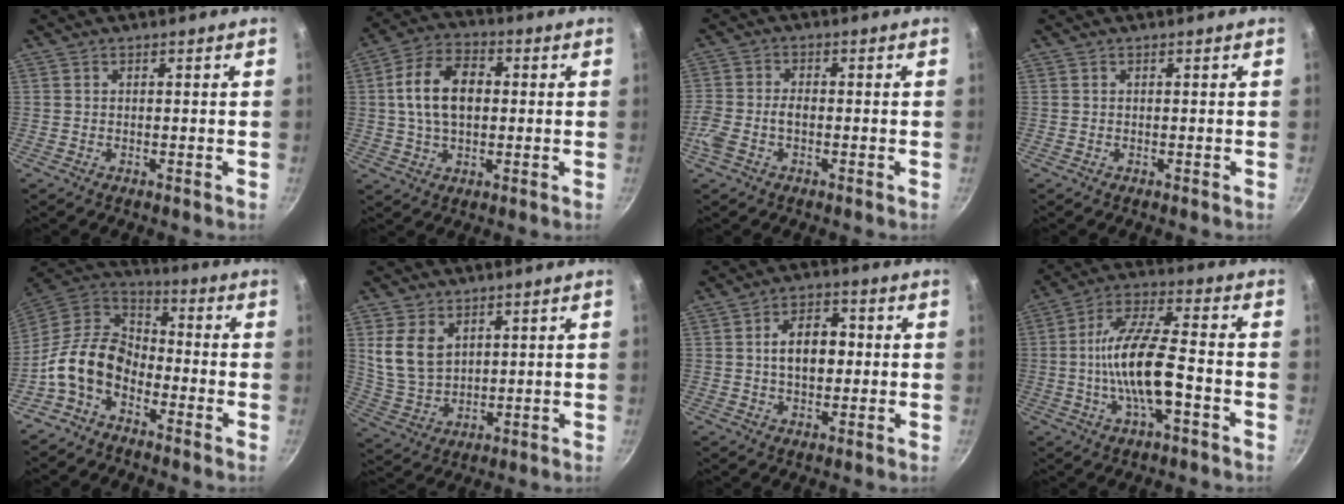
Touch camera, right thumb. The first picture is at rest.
{"total": 12.2, "force": [1.2, 7.8, 9.3], "torque": [-0.146, 0.022, 0.011]}
{"total": 5.4, "force": [-1.8, 3.1, 4.0], "torque": [-0.087, 0.015, -0.045]}
{"total": 0.0}
{"total": 12.8, "force": [-5.2, 8.6, 7.9], "torque": [-0.127, 0.057, -0.125]}
{"total": 9.3, "force": [3.5, 6.5, 5.7], "torque": [-0.096, -0.019, 0.082]}
{"total": 8.7, "force": [0.5, 5.6, 6.6], "torque": [-0.078, 0.016, 0.003]}
{"total": 14.6, "force": [-3.3, 4.8, 13.4], "torque": [-0.249, 0.032, -0.071]}